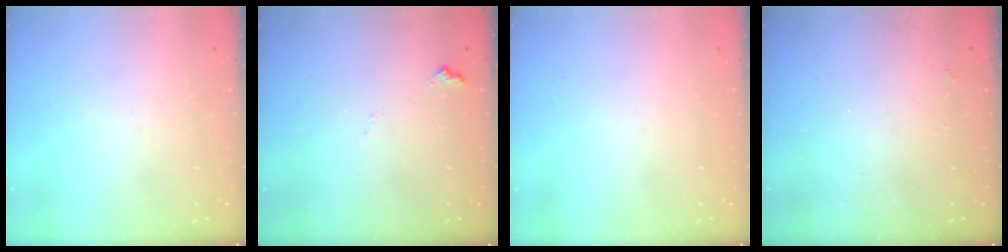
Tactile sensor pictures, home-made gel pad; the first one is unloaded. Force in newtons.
{"total": 6.4, "press": 6.4, "slide": 0.7}
{"total": 0.0}
{"total": 3.4, "press": 3.3, "slide": 0.5}